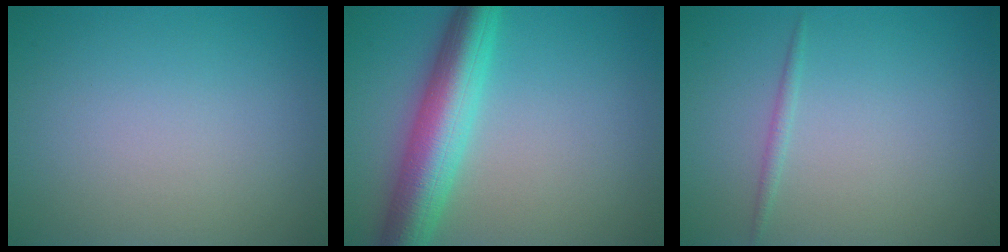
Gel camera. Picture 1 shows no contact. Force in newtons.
{"total": 7.2, "press": 7.2, "slide": 0.2}
{"total": 0.8, "press": 0.8, "slide": 0.0}